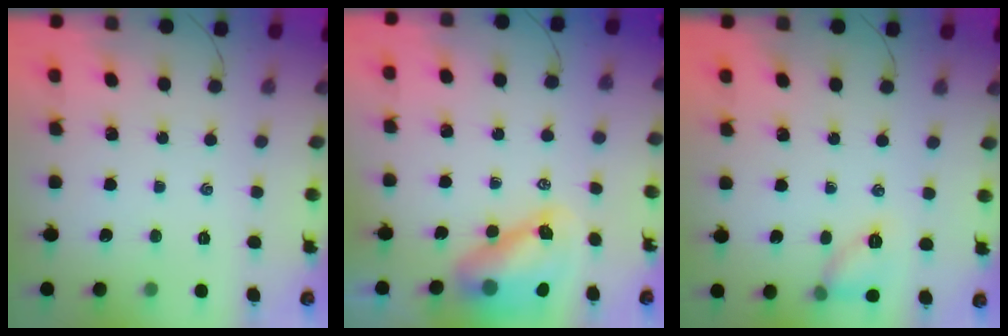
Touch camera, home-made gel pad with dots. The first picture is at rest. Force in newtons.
{"total": 8.2, "press": 7.8, "slide": 2.3}
{"total": 7.8, "press": 7.8, "slide": 0.3}